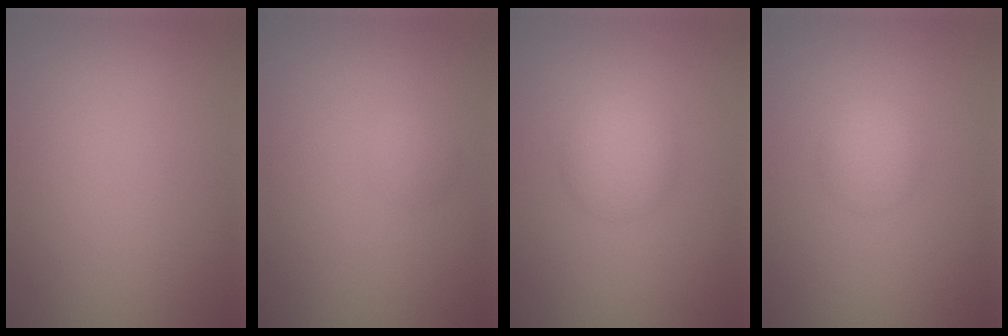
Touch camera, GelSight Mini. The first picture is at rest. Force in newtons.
{"total": 1.1, "press": 1.1, "slide": 0.0}
{"total": 2.9, "press": 2.9, "slide": 0.1}
{"total": 1.9, "press": 1.9, "slide": 0.0}